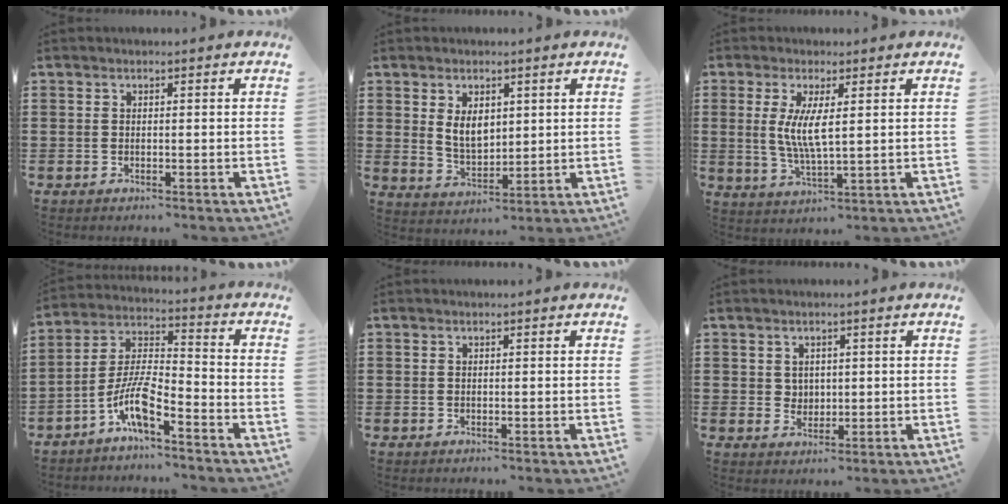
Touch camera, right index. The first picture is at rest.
{"total": 4.9, "force": [1.8, 2.9, 3.5], "torque": [-0.062, 0.001, 0.029]}
{"total": 5.7, "force": [1.0, 1.1, 5.5], "torque": [-0.109, -0.004, 0.018]}
{"total": 8.5, "force": [-5.5, 2.0, 6.2], "torque": [-0.143, -0.007, -0.110]}
{"total": 0.0}
{"total": 2.1, "force": [1.2, 1.7, 0.5], "torque": [-0.018, 0.007, 0.022]}